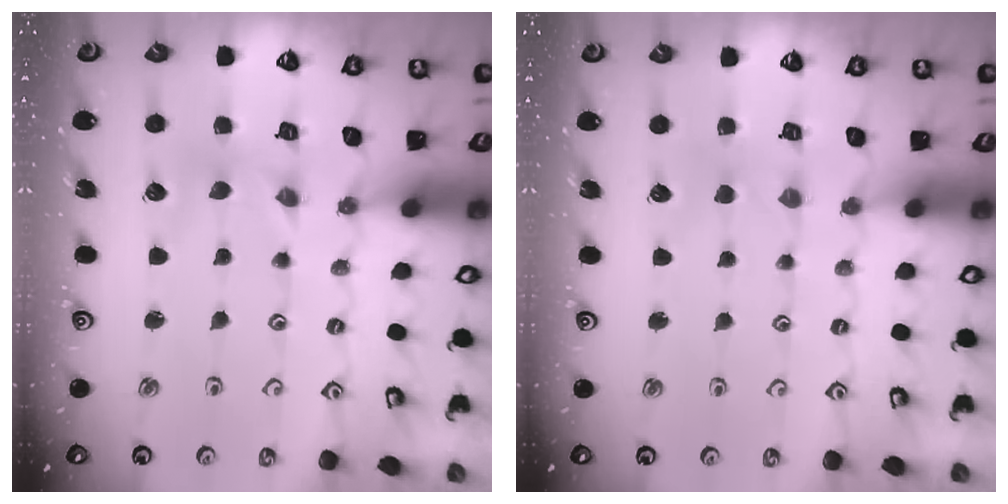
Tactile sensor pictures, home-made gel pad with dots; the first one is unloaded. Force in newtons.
{"total": 1.3, "press": 1.2, "slide": 0.3}